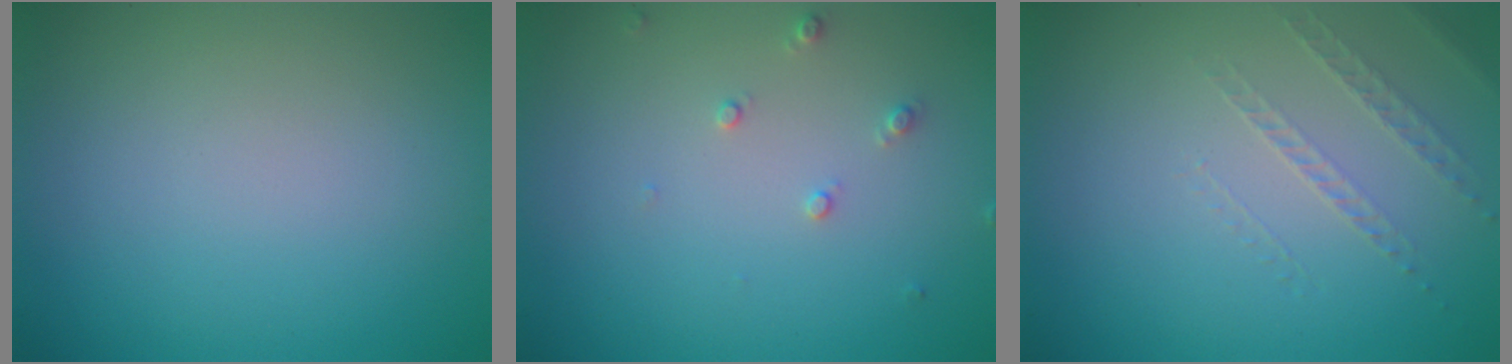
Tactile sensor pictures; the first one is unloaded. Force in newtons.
{"total": 1.1, "press": 1.1, "slide": 0.2}
{"total": 1.1, "press": 0.6, "slide": 0.9}